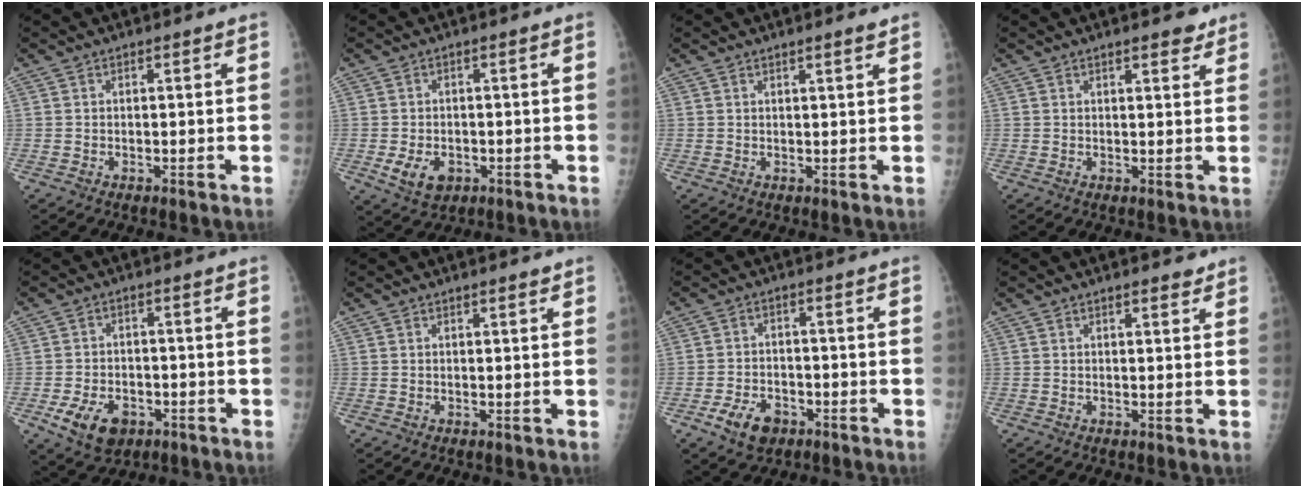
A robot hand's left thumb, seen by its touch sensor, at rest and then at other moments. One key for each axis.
{"total": 5.5, "fx": -1.8, "fy": 3.9, "fz": 3.5, "tx": -0.054, "ty": 0.004, "tz": -0.020}
{"total": 1.8, "fx": 1.3, "fy": -0.1, "fz": 1.2, "tx": -0.016, "ty": -0.007, "tz": 0.020}
{"total": 3.4, "fx": 2.4, "fy": 1.0, "fz": 2.1, "tx": -0.016, "ty": -0.011, "tz": 0.029}
{"total": 8.5, "fx": -3.8, "fy": 5.7, "fz": 5.0, "tx": -0.081, "ty": 0.018, "tz": -0.053}
{"total": 1.0, "fx": 0.8, "fy": 0.0, "fz": 0.7, "tx": -0.007, "ty": -0.003, "tz": 0.011}
{"total": 6.5, "fx": -3.5, "fy": 4.2, "fz": 3.4, "tx": -0.051, "ty": 0.021, "tz": -0.056}
{"total": 2.3, "fx": 1.8, "fy": 0.6, "fz": 1.3, "tx": -0.013, "ty": -0.007, "tz": 0.022}